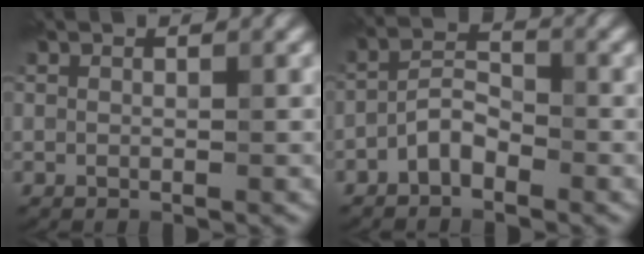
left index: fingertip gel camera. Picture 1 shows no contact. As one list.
[{"total": 2.3, "force": [-1.6, 1.1, 1.4], "torque": [-0.025, 0.013, -0.036]}]